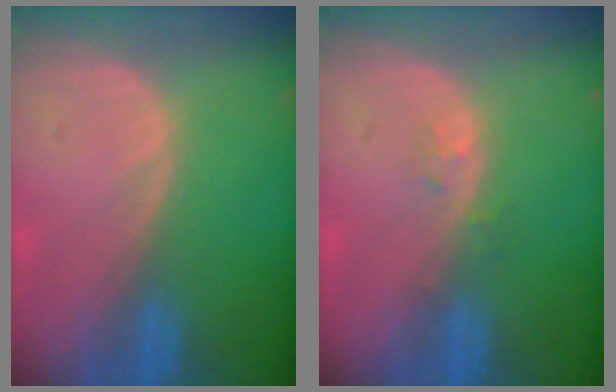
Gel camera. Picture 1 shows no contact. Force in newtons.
{"total": 1.2, "press": 1.2, "slide": 0.1}